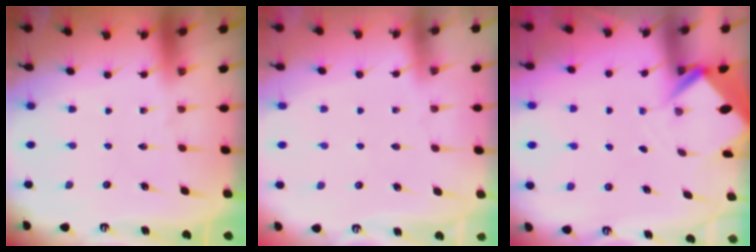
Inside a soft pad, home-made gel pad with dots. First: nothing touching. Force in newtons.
{"total": 3.1, "press": 3.0, "slide": 0.5}
{"total": 2.7, "press": 2.7, "slide": 0.1}